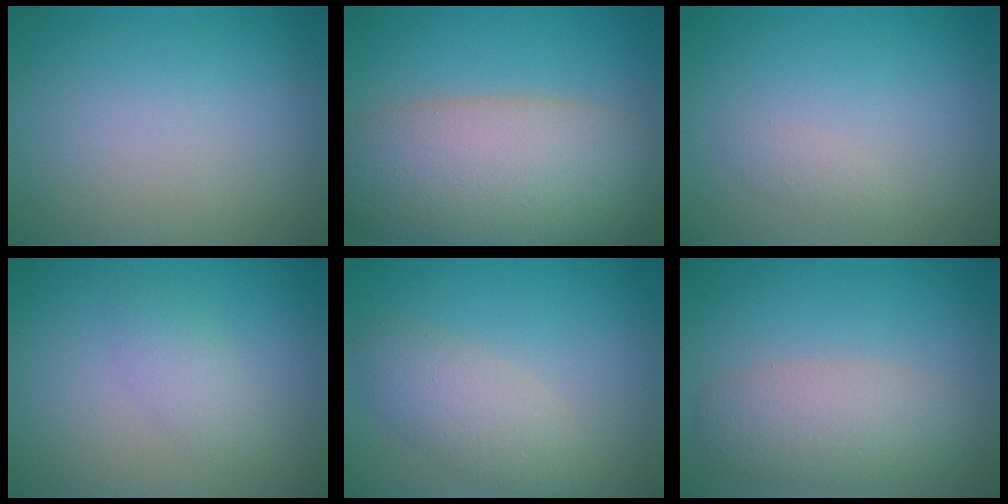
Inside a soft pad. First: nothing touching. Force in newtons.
{"total": 10.2, "press": 10.1, "slide": 0.9}
{"total": 0.8, "press": 0.8, "slide": 0.0}
{"total": 1.8, "press": 1.8, "slide": 0.0}
{"total": 3.4, "press": 3.4, "slide": 0.0}
{"total": 4.6, "press": 4.6, "slide": 0.2}